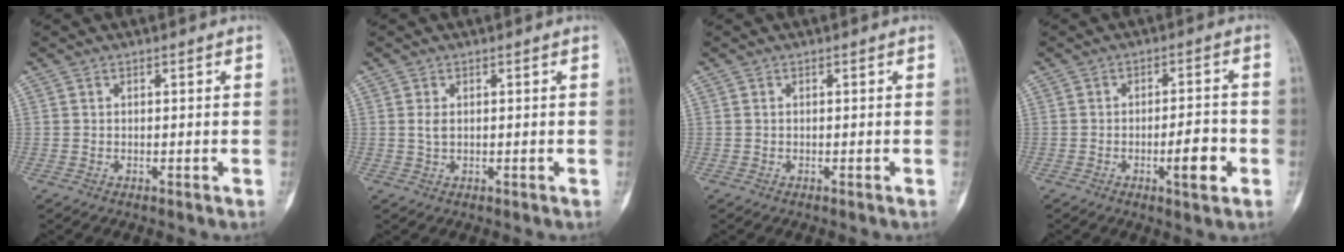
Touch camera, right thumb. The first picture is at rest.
{"total": 1.6, "force": [0.3, 0.9, 1.3], "torque": [-0.028, 0.002, 0.008]}
{"total": 0.0}
{"total": 6.6, "force": [-2.2, 1.9, 5.9], "torque": [-0.087, 0.009, -0.030]}